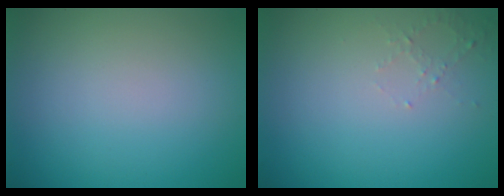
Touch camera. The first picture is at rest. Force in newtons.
{"total": 1.1, "press": 1.0, "slide": 0.4}